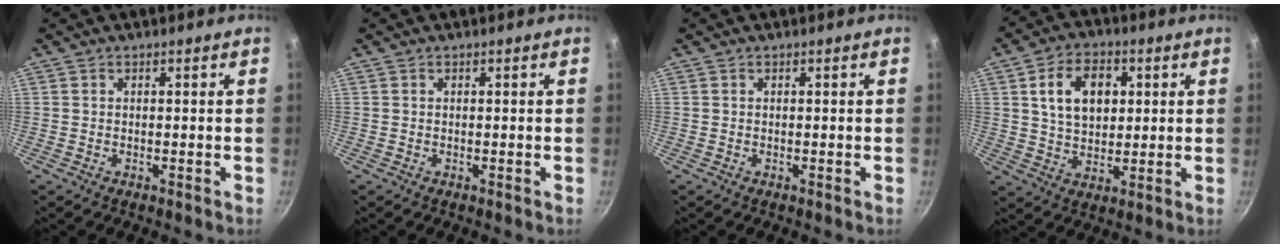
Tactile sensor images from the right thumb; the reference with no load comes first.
{"total": 0.0}
{"total": 0.0}
{"total": 11.2, "force": [2.8, 7.6, 7.7], "torque": [-0.106, 0.000, 0.047]}